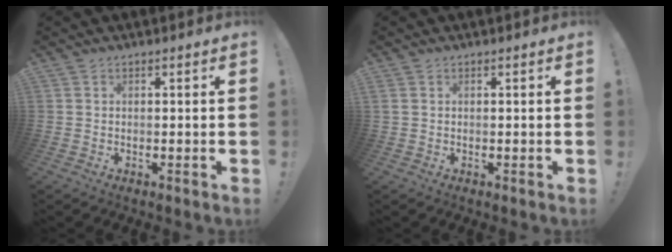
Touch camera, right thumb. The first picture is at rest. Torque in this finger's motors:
{"motor_torque": [-0.23, -0.25, -0.13, 0.08, 0.10]}